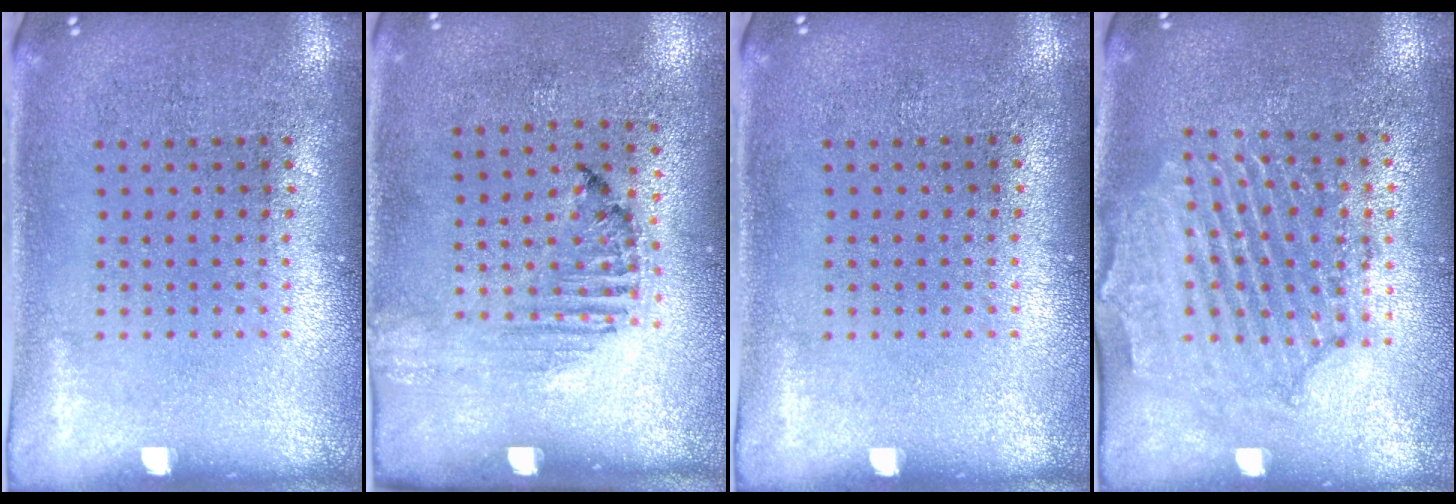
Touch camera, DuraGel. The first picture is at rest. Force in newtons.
{"total": 1.3, "press": 1.1, "slide": 0.6}
{"total": 0.0}
{"total": 2.0, "press": 1.9, "slide": 0.5}